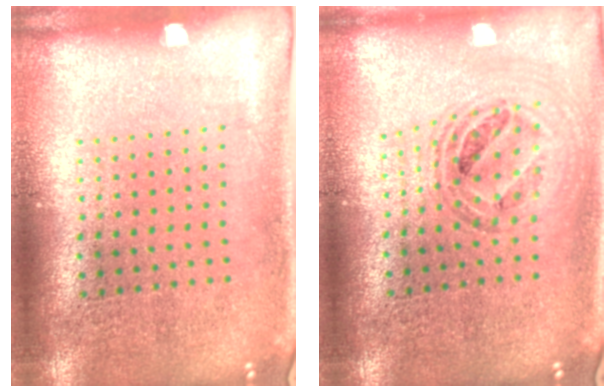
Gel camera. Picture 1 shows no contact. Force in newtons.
{"total": 0.9, "press": 0.9, "slide": 0.0}